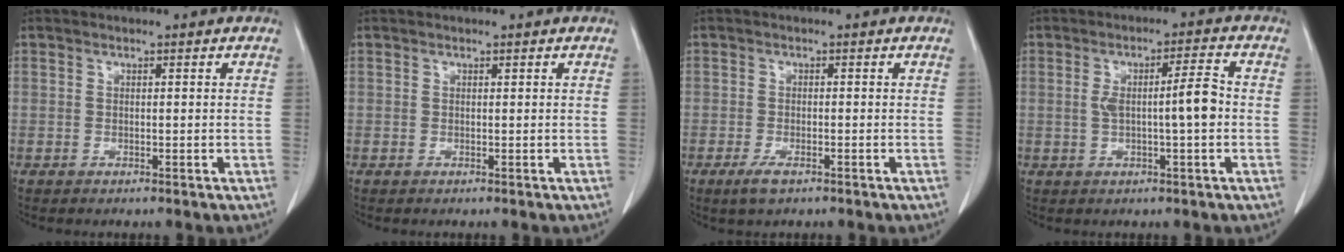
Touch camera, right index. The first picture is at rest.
{"total": 0.0}
{"total": 2.6, "force": [-1.6, 0.8, 1.8], "torque": [-0.039, -0.003, -0.028]}
{"total": 6.0, "force": [-0.2, 0.4, 6.0], "torque": [-0.102, 0.012, -0.002]}